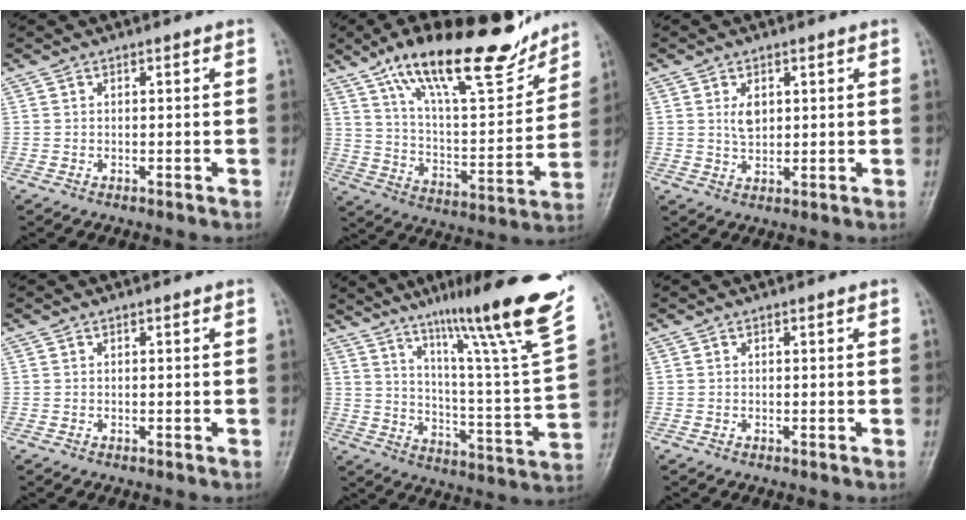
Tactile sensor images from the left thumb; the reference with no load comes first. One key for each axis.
{"total": 23.7, "fx": 16.4, "fy": 7.4, "fz": 15.5, "tx": -0.210, "ty": -0.061, "tz": 0.275}
{"total": 3.6, "fx": 1.2, "fy": 2.2, "fz": 2.6, "tx": -0.034, "ty": -0.009, "tz": 0.024}
{"total": 0.0}
{"total": 25.3, "fx": 16.6, "fy": 1.7, "fz": 19.0, "tx": -0.265, "ty": -0.070, "tz": 0.252}
{"total": 0.0}